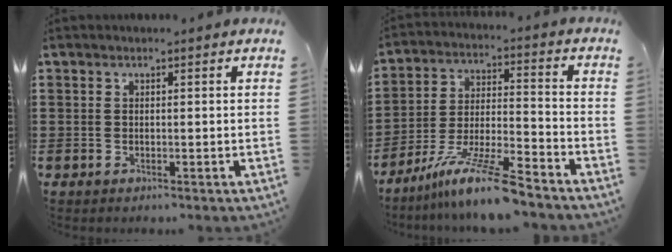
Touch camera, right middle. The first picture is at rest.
{"total": 11.1, "force": [-8.7, 0.8, 6.8], "torque": [-0.137, 0.006, -0.172]}